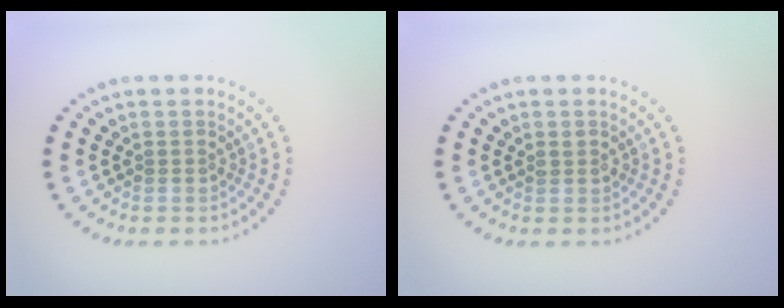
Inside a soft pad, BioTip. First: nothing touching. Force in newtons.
{"total": 0.8, "press": 0.8, "slide": 0.2}